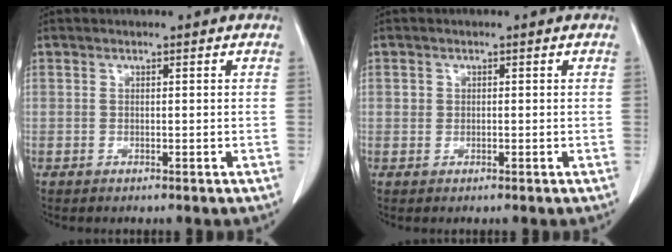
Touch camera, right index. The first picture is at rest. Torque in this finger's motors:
{"motor_torque": [0.01, -0.06, -0.03, 0.00]}